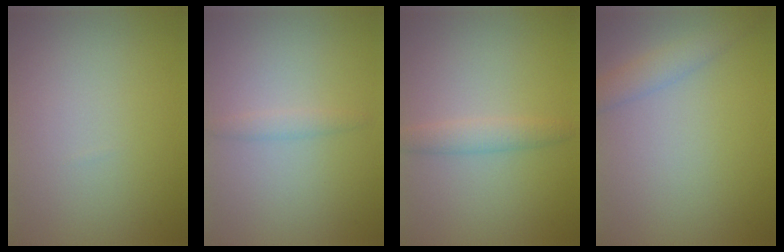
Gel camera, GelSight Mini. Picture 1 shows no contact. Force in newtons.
{"total": 1.0, "press": 1.0, "slide": 0.0}
{"total": 1.9, "press": 1.9, "slide": 0.2}
{"total": 2.1, "press": 2.1, "slide": 0.1}